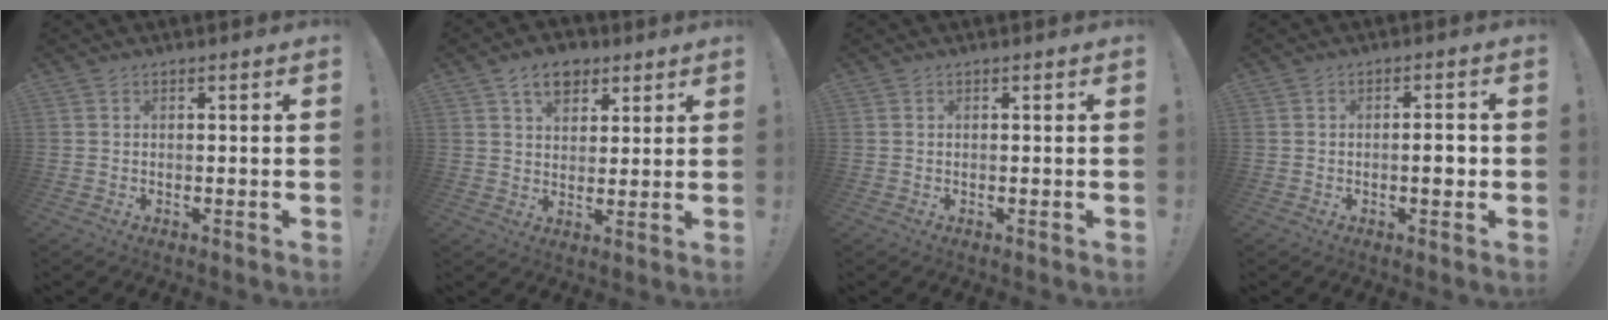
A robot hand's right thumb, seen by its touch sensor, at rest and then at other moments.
{"total": 8.7, "force": [4.9, 5.9, 4.1], "torque": [-0.056, -0.016, 0.091]}
{"total": 0.0}
{"total": 3.7, "force": [-0.9, 1.0, 3.5], "torque": [-0.043, 0.000, -0.019]}